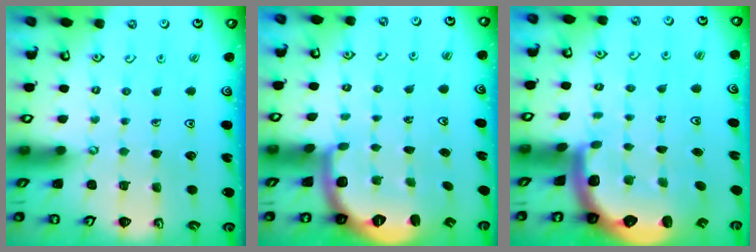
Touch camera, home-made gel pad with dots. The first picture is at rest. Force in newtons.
{"total": 2.1, "press": 1.9, "slide": 1.0}
{"total": 2.9, "press": 2.6, "slide": 1.4}